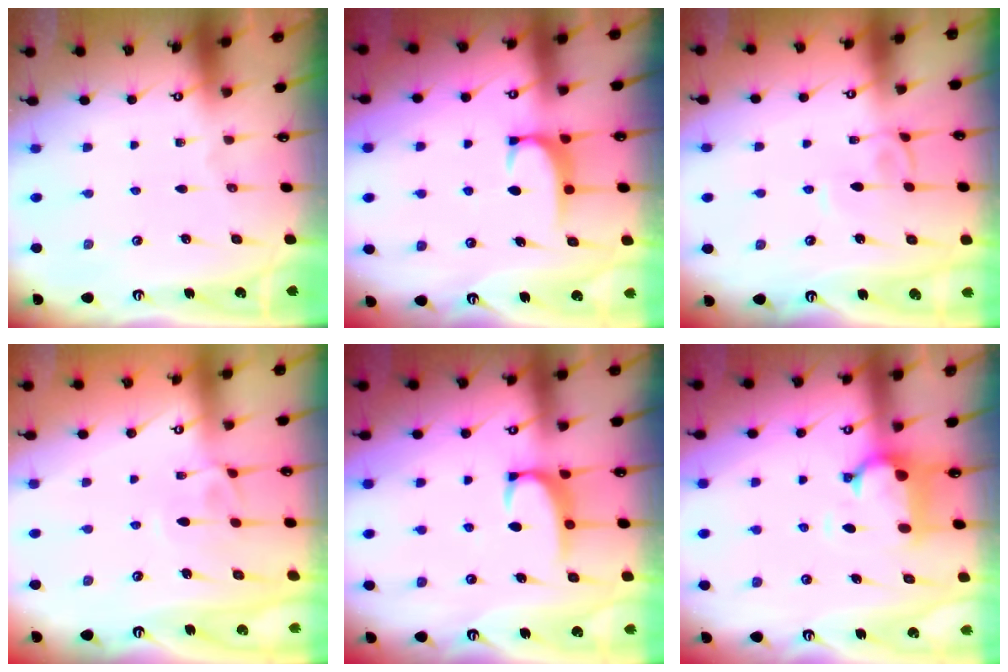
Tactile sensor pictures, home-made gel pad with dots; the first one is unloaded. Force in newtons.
{"total": 1.6, "press": 1.5, "slide": 0.5}
{"total": 2.8, "press": 2.8, "slide": 0.2}
{"total": 1.6, "press": 1.3, "slide": 1.0}
{"total": 2.4, "press": 2.3, "slide": 0.6}
{"total": 1.4, "press": 0.7, "slide": 1.2}